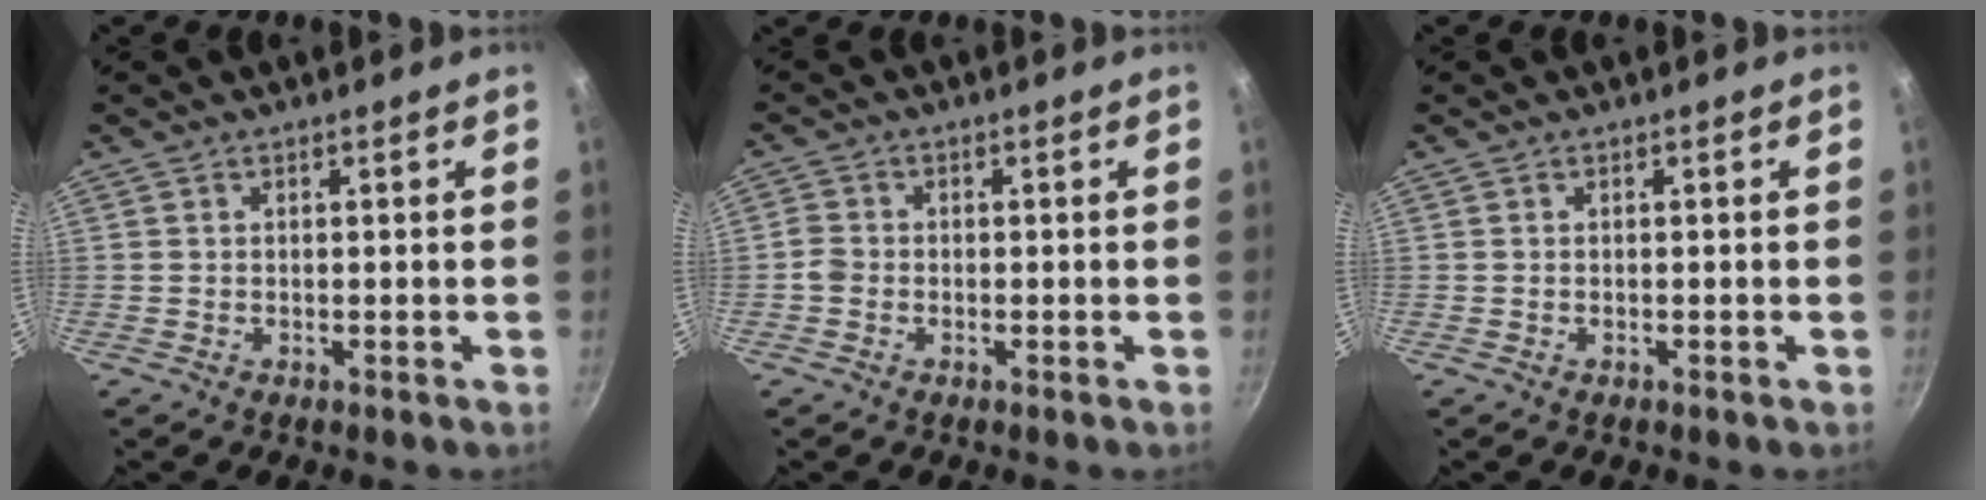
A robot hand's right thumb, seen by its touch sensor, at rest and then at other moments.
{"total": 2.4, "force": [-0.9, 2.0, 1.0], "torque": [-0.016, 0.011, -0.023]}
{"total": 0.0}